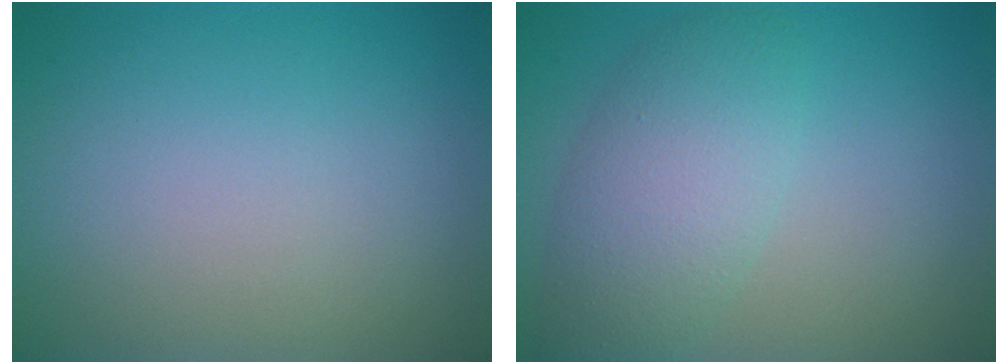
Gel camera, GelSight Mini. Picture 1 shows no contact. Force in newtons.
{"total": 5.0, "press": 5.0, "slide": 0.2}